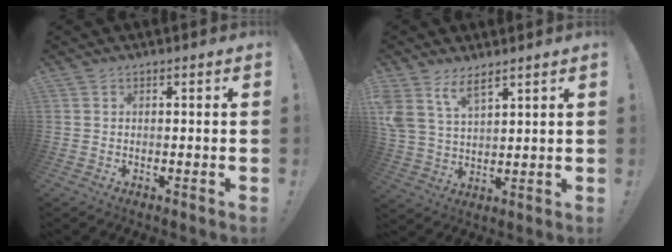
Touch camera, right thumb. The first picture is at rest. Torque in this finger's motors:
{"motor_torque": [0.38, 0.40, 0.30, 0.22, 0.15]}